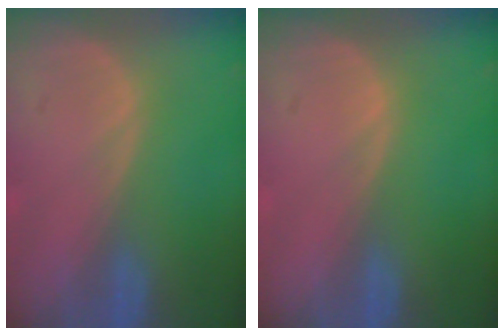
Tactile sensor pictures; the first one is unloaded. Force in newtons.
{"total": 0.0}